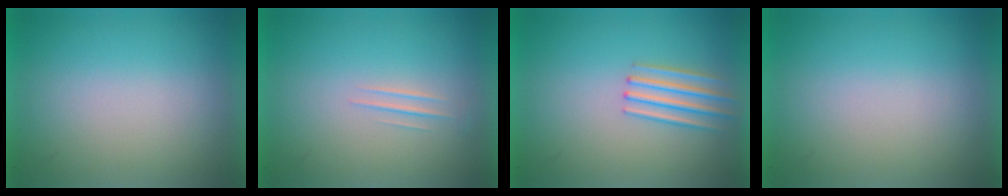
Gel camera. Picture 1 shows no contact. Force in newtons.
{"total": 1.0}
{"total": 2.1}
{"total": 1.1}